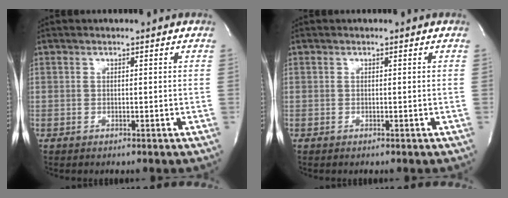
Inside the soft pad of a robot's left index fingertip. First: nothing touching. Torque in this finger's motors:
{"motor_torque": [0.00, 0.00, 0.00, 0.00]}